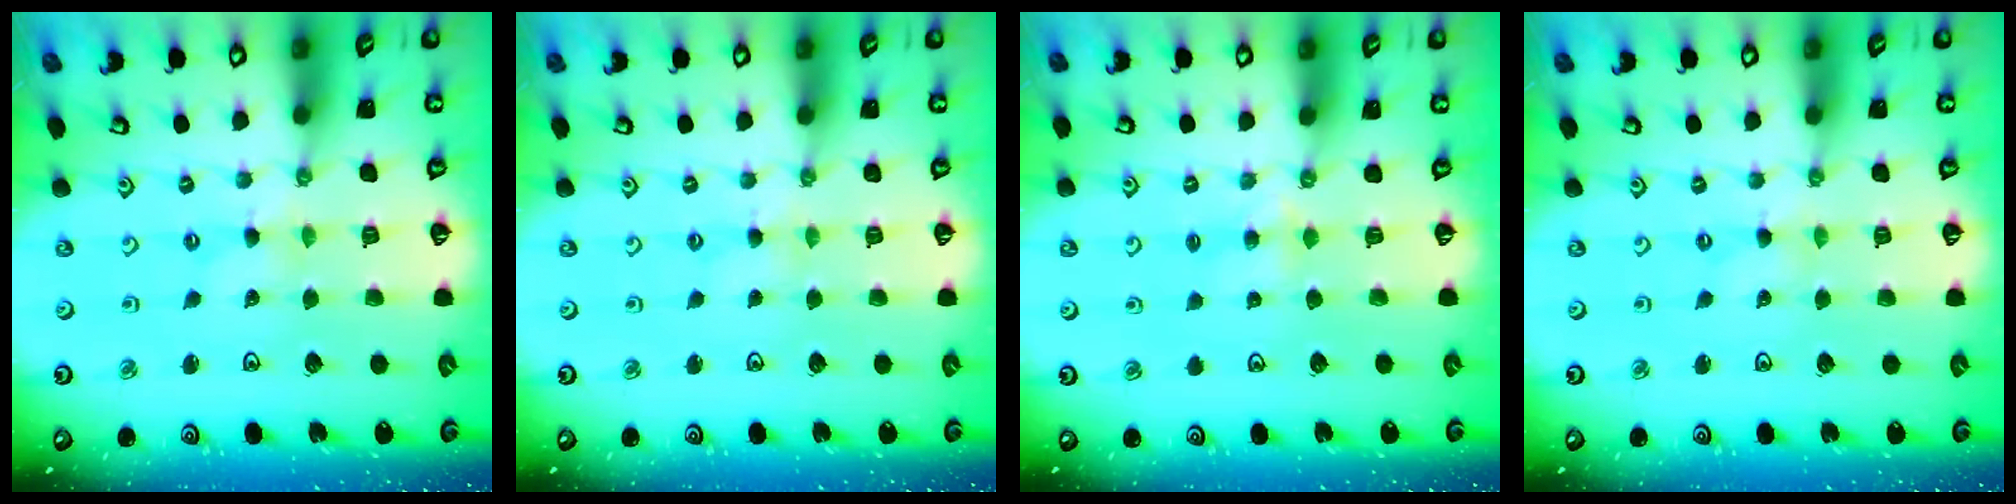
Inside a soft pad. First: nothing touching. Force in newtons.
{"total": 1.8, "press": 1.8, "slide": 0.3}
{"total": 3.3, "press": 3.3, "slide": 0.5}
{"total": 0.0}